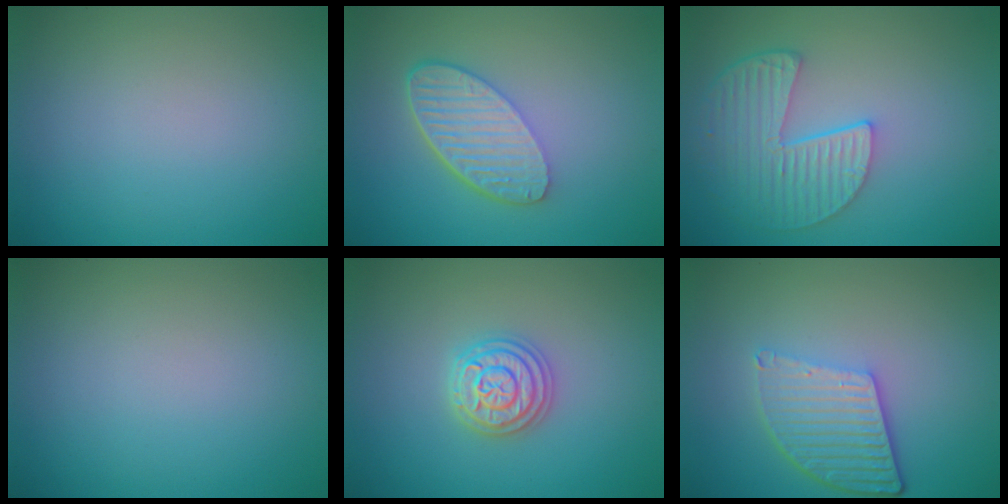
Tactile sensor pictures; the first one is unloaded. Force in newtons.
{"total": 5.5, "press": 4.0, "slide": 3.7}
{"total": 5.3, "press": 4.2, "slide": 3.2}
{"total": 0.0}
{"total": 3.7, "press": 3.6, "slide": 0.5}
{"total": 5.2, "press": 3.8, "slide": 3.6}